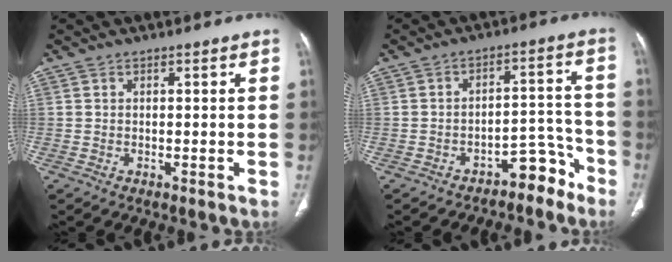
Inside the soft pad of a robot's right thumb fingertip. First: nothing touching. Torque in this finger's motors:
{"motor_torque": [0.82, -0.58, 0.28, -1.09, 0.00]}